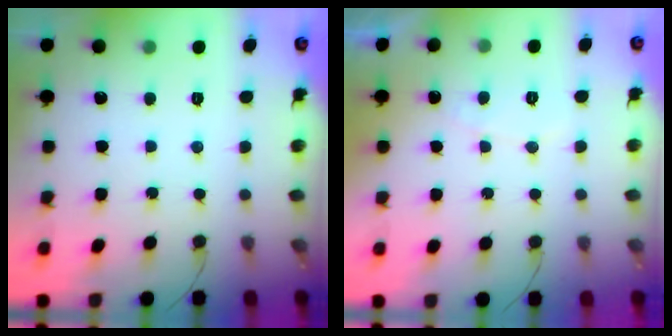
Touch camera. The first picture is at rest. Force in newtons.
{"total": 4.5, "press": 4.4, "slide": 0.3}